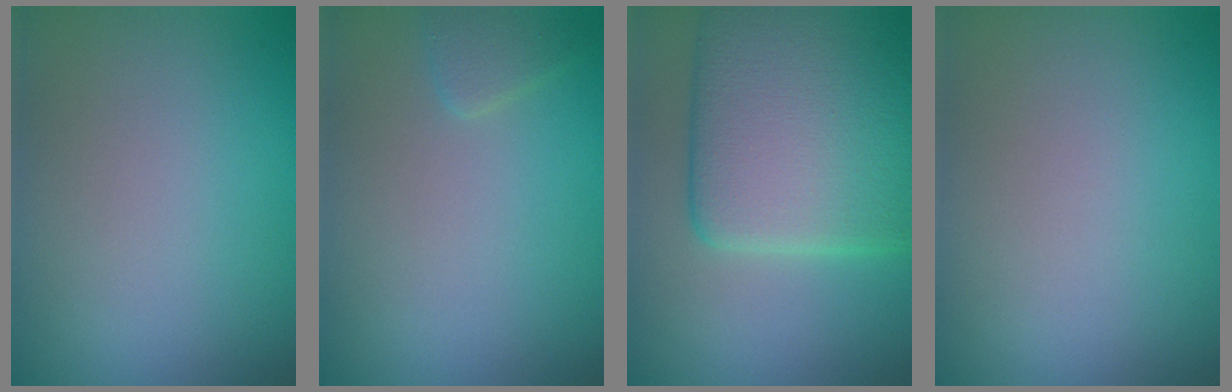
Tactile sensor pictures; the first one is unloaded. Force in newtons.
{"total": 1.1, "press": 1.1, "slide": 0.1}
{"total": 12.9, "press": 12.9, "slide": 0.7}
{"total": 0.0}